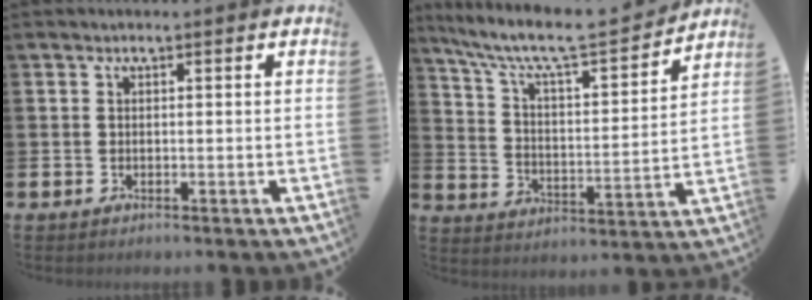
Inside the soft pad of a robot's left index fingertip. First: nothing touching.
{"total": 9.1, "force": [8.0, 1.7, 4.0], "torque": [-0.105, -0.059, 0.130]}